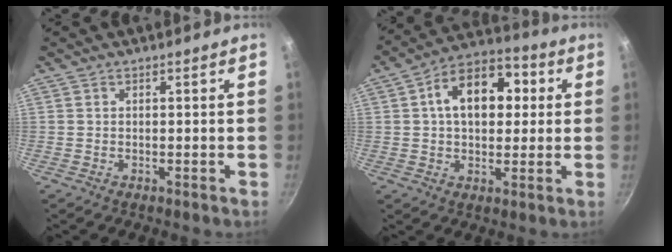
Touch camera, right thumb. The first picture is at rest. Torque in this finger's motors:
{"motor_torque": [-0.99, 1.71, 0.72, 0.04, 0.10]}